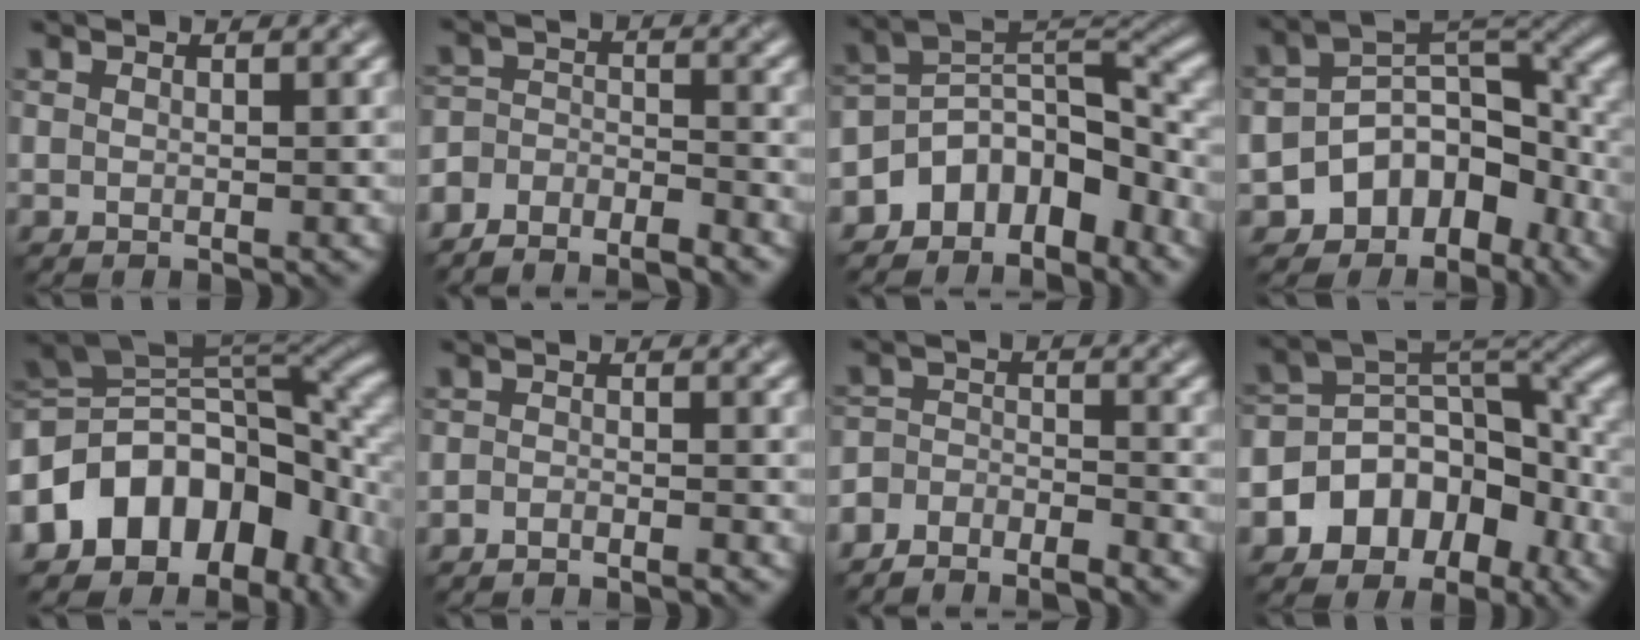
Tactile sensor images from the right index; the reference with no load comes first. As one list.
[{"total": 5.5, "force": [-5.2, 1.3, 1.2], "torque": [-0.022, -0.008, -0.094]}, {"total": 6.8, "force": [-4.3, 3.9, 3.6], "torque": [-0.035, 0.010, -0.088]}, {"total": 8.2, "force": [-4.1, 5.7, 4.3], "torque": [-0.047, 0.003, -0.075]}, {"total": 13.8, "force": [-3.9, 9.2, 9.4], "torque": [-0.157, 0.015, -0.076]}, {"total": 1.6, "force": [-1.5, 0.1, 0.5], "torque": [-0.015, 0.001, -0.030]}, {"total": 4.9, "force": [-4.7, 1.0, 1.0], "torque": [-0.018, -0.006, -0.088]}, {"total": 9.0, "force": [-3.8, 6.5, 4.9], "torque": [-0.070, 0.011, -0.073]}]